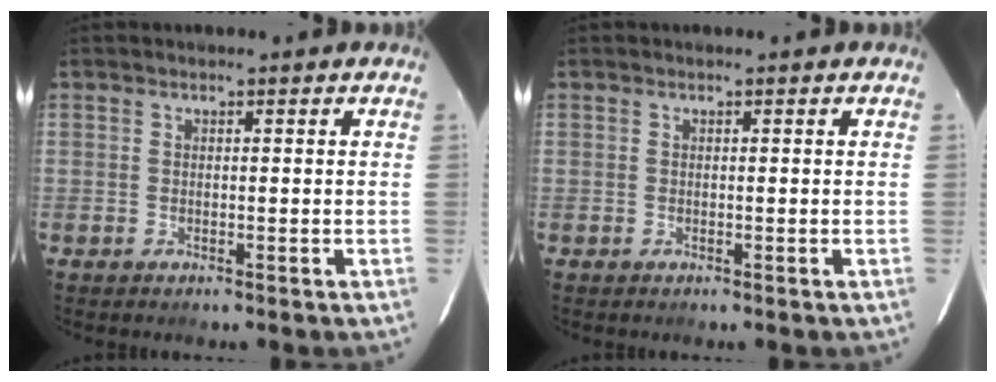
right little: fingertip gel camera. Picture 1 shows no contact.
{"total": 0.0}